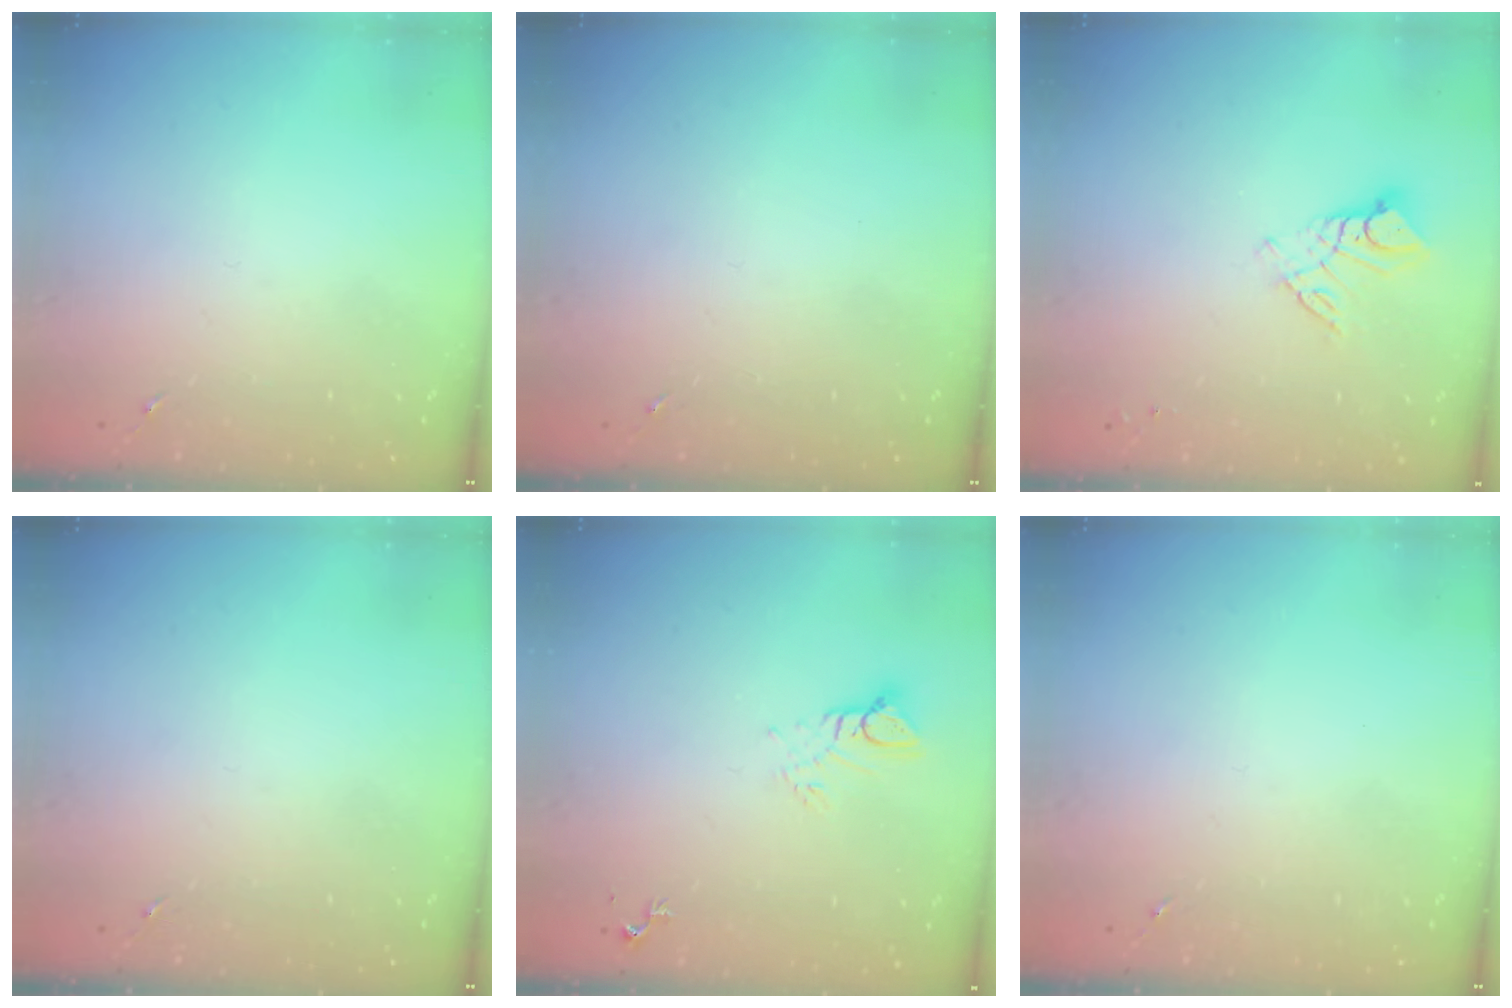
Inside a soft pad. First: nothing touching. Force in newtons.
{"total": 0.0}
{"total": 9.2, "press": 9.1, "slide": 0.8}
{"total": 0.0}
{"total": 5.7, "press": 5.7, "slide": 0.3}
{"total": 0.0}